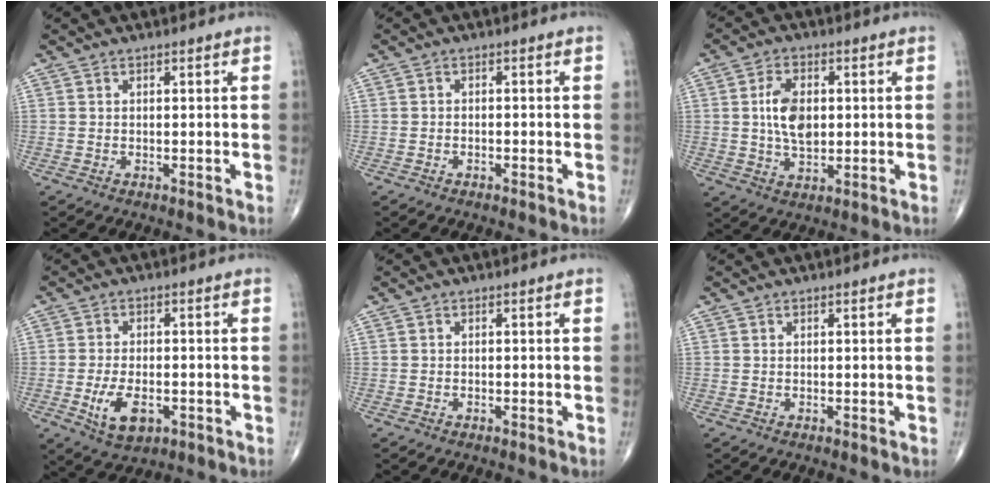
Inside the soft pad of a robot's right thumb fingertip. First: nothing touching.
{"total": 0.7, "force": [-0.5, 0.4, 0.3], "torque": [-0.007, 0.003, -0.011]}
{"total": 8.2, "force": [0.9, 4.9, 6.5], "torque": [-0.109, -0.001, 0.017]}
{"total": 7.6, "force": [-2.5, 4.2, 5.8], "torque": [-0.101, 0.001, -0.034]}
{"total": 0.0}
{"total": 0.0}